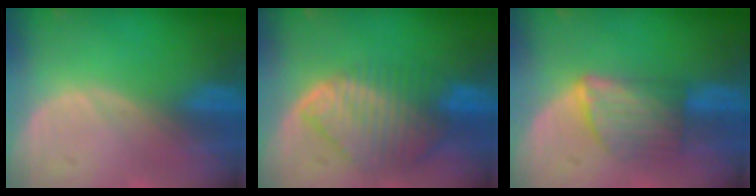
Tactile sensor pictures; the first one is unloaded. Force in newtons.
{"total": 9.2, "press": 7.9, "slide": 4.6}
{"total": 5.9, "press": 5.8, "slide": 1.4}